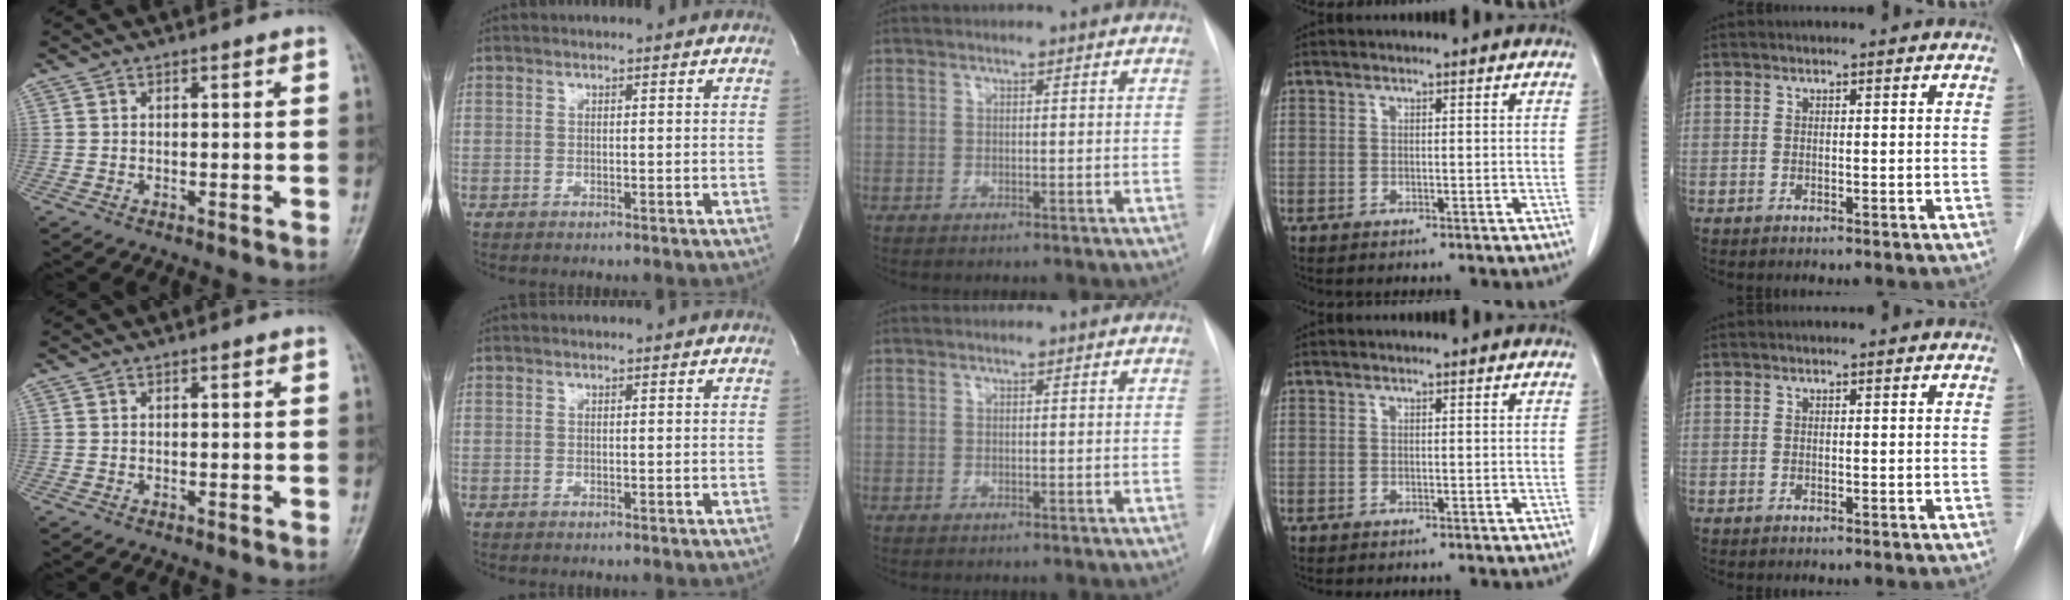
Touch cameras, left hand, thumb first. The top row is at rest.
{}